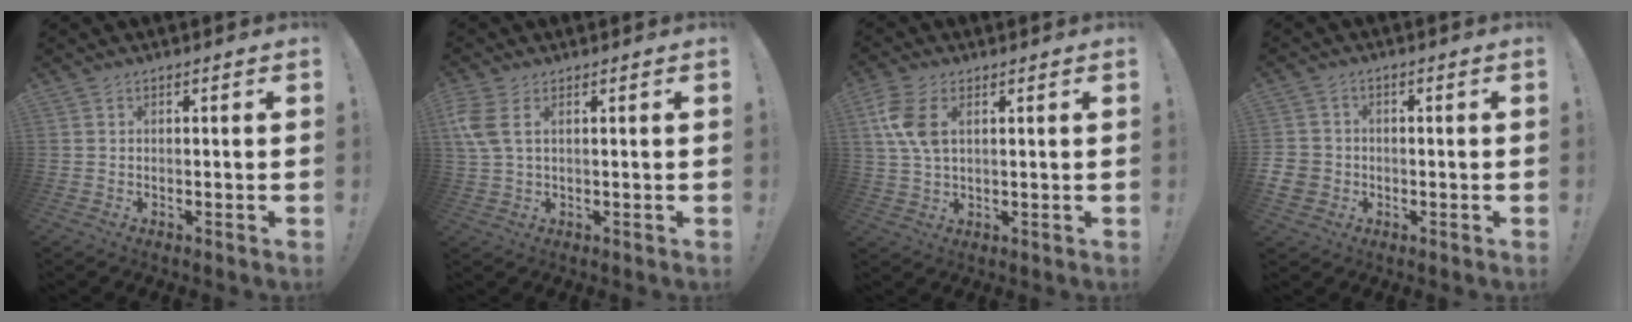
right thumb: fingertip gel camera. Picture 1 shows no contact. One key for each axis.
{"total": 5.4, "fx": 1.8, "fy": 2.2, "fz": 4.7, "tx": -0.110, "ty": -0.006, "tz": 0.030}
{"total": 8.4, "fx": 2.6, "fy": 4.6, "fz": 6.6, "tx": -0.143, "ty": -0.004, "tz": 0.047}
{"total": 5.8, "fx": -1.6, "fy": 5.3, "fz": 1.8, "tx": -0.043, "ty": 0.011, "tz": -0.029}